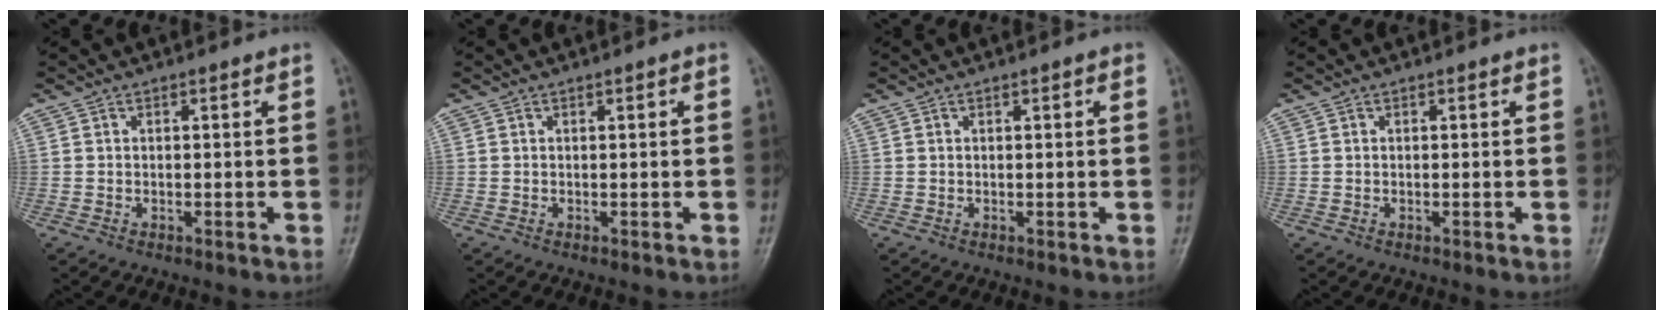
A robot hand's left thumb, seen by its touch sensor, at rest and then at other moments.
{"total": 0.6, "force": [0.2, 0.1, 0.5], "torque": [-0.009, 0.001, 0.002]}
{"total": 1.0, "force": [0.4, 0.2, 0.8], "torque": [-0.013, 0.001, 0.004]}
{"total": 0.0}